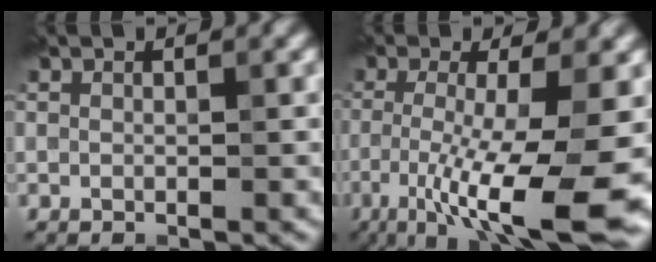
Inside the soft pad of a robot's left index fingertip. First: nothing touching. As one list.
[{"total": 12.1, "force": [-4.9, 2.6, 10.7], "torque": [-0.187, -0.020, -0.078]}]